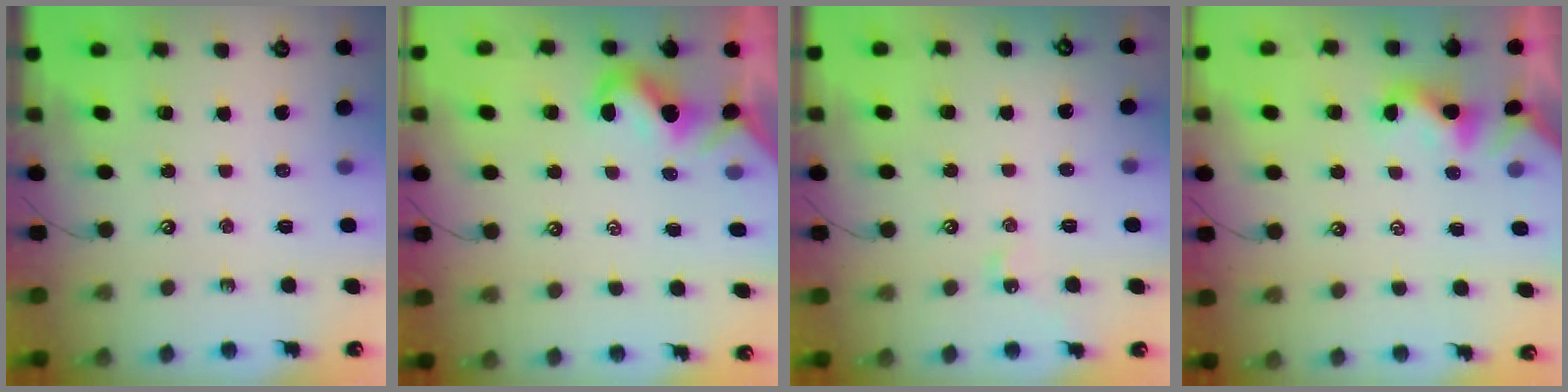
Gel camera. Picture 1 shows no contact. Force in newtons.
{"total": 2.3, "press": 2.2, "slide": 0.7}
{"total": 2.2, "press": 2.1, "slide": 0.6}
{"total": 1.9, "press": 1.8, "slide": 0.5}